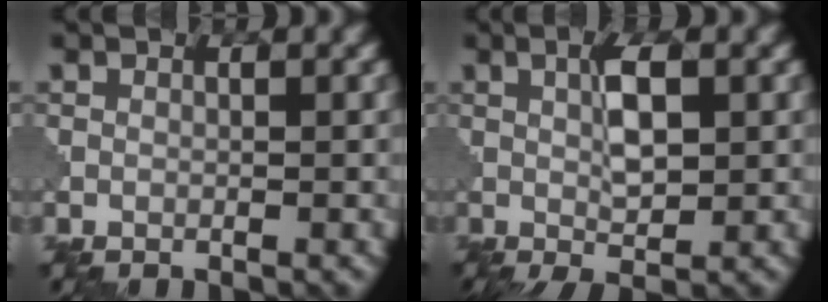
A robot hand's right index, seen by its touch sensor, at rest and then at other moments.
{"total": 3.8, "force": [0.3, 1.0, 3.6], "torque": [-0.067, 0.003, 0.007]}